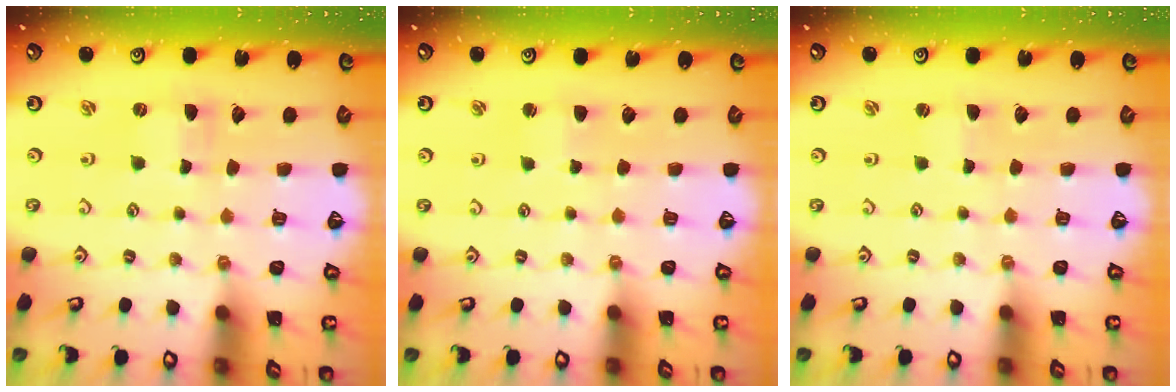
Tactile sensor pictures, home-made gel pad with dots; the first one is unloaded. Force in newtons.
{"total": 1.2, "press": 1.1, "slide": 0.1}
{"total": 0.0}